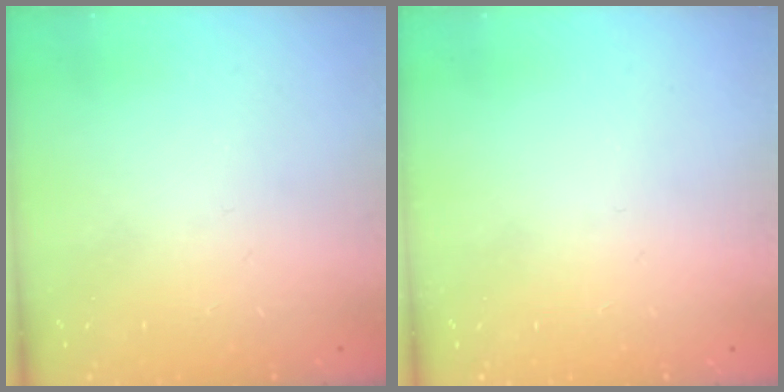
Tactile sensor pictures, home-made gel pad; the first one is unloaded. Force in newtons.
{"total": 0.0}